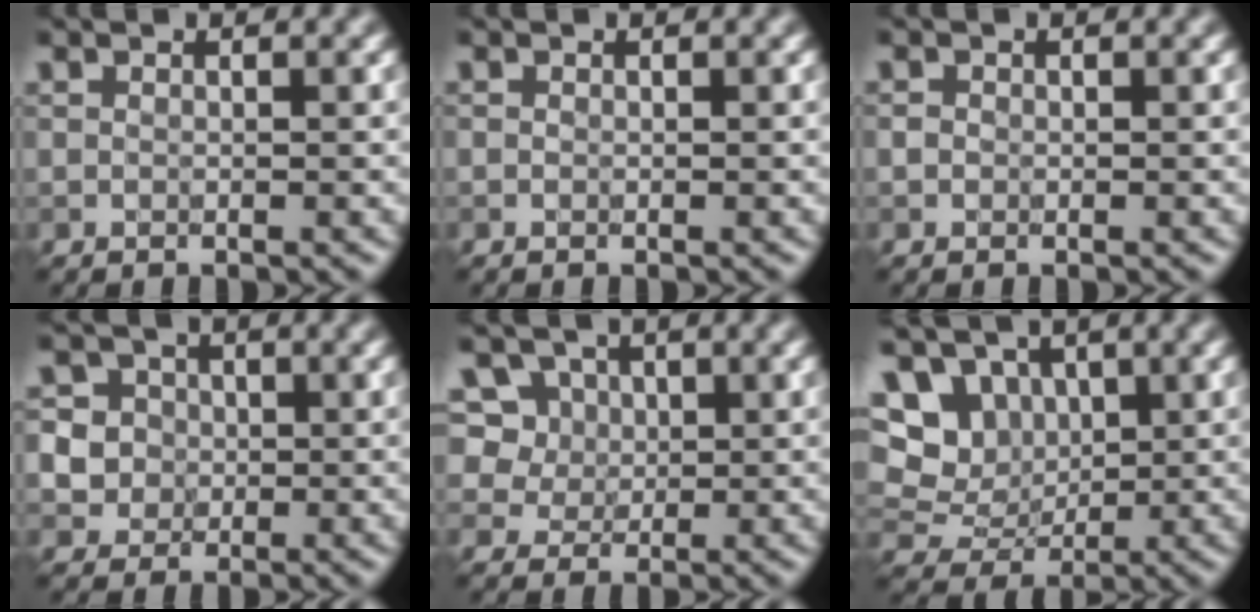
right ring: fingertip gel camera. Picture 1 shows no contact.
{"total": 0.0}
{"total": 0.5, "force": [-0.1, 0.5, 0.2], "torque": [-0.001, -0.003, -0.004]}
{"total": 7.7, "force": [1.1, 7.2, 2.6], "torque": [-0.057, 0.032, 0.002]}
{"total": 9.1, "force": [4.7, 6.8, 3.9], "torque": [-0.073, 0.018, 0.062]}
{"total": 8.9, "force": [3.3, 6.9, 4.5], "torque": [-0.083, 0.014, 0.052]}